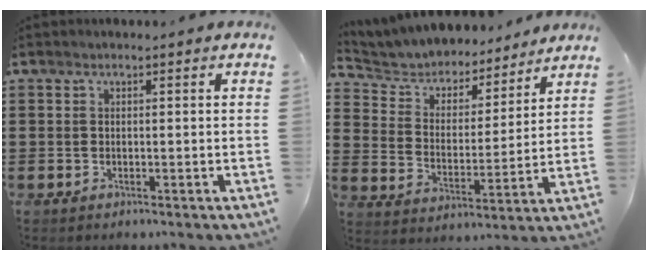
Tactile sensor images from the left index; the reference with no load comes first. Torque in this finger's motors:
{"motor_torque": [2.14, 0.00, 0.23, 0.05]}